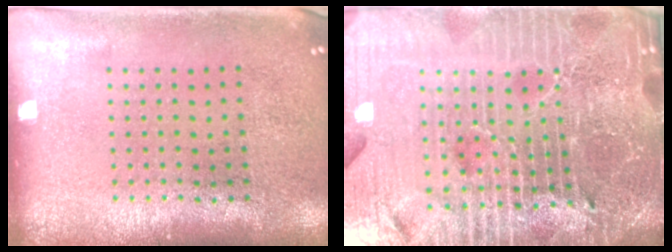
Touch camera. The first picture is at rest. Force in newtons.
{"total": 7.3, "press": 6.3, "slide": 3.7}